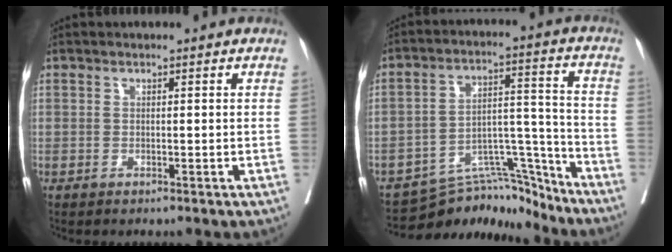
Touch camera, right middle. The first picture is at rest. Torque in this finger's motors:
{"motor_torque": [0.28, -0.74, -0.11, -0.05]}